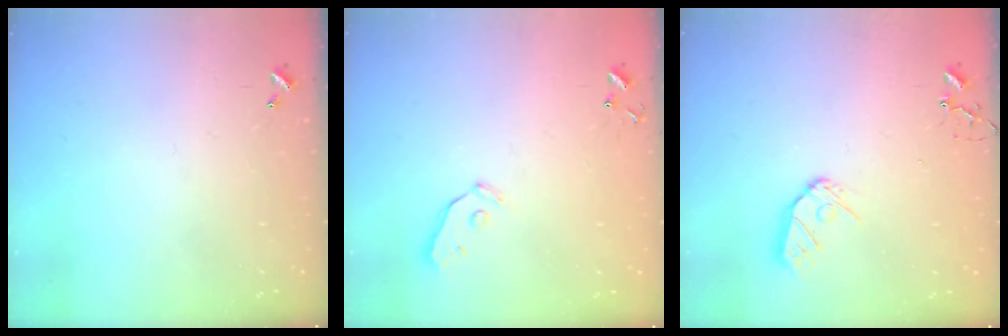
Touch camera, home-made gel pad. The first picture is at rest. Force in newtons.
{"total": 3.7, "press": 3.6, "slide": 0.8}
{"total": 9.1, "press": 9.1, "slide": 0.9}